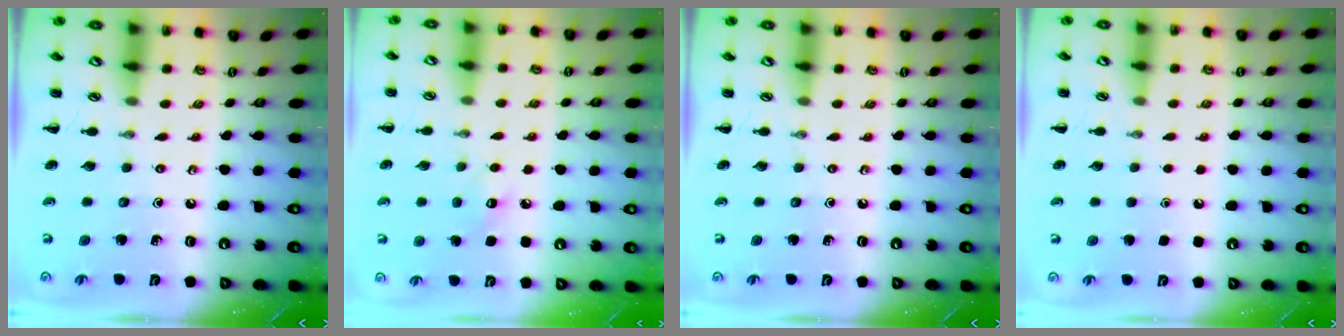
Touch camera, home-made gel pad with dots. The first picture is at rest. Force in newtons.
{"total": 6.1, "press": 6.0, "slide": 1.4}
{"total": 0.0}
{"total": 1.7, "press": 1.7, "slide": 0.1}